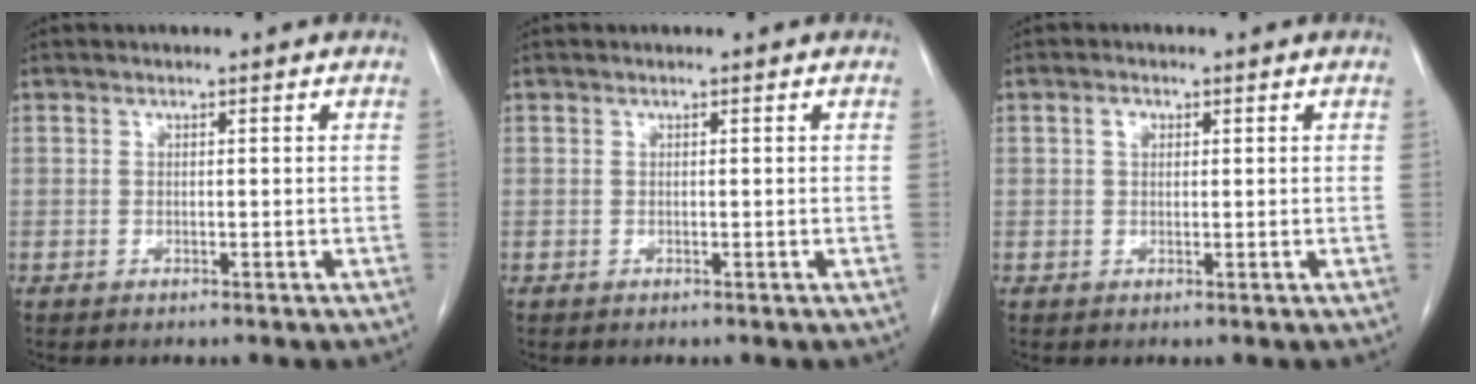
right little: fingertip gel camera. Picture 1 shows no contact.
{"total": 0.0}
{"total": 1.5, "force": [0.5, 1.0, 1.0], "torque": [-0.018, 0.005, 0.009]}